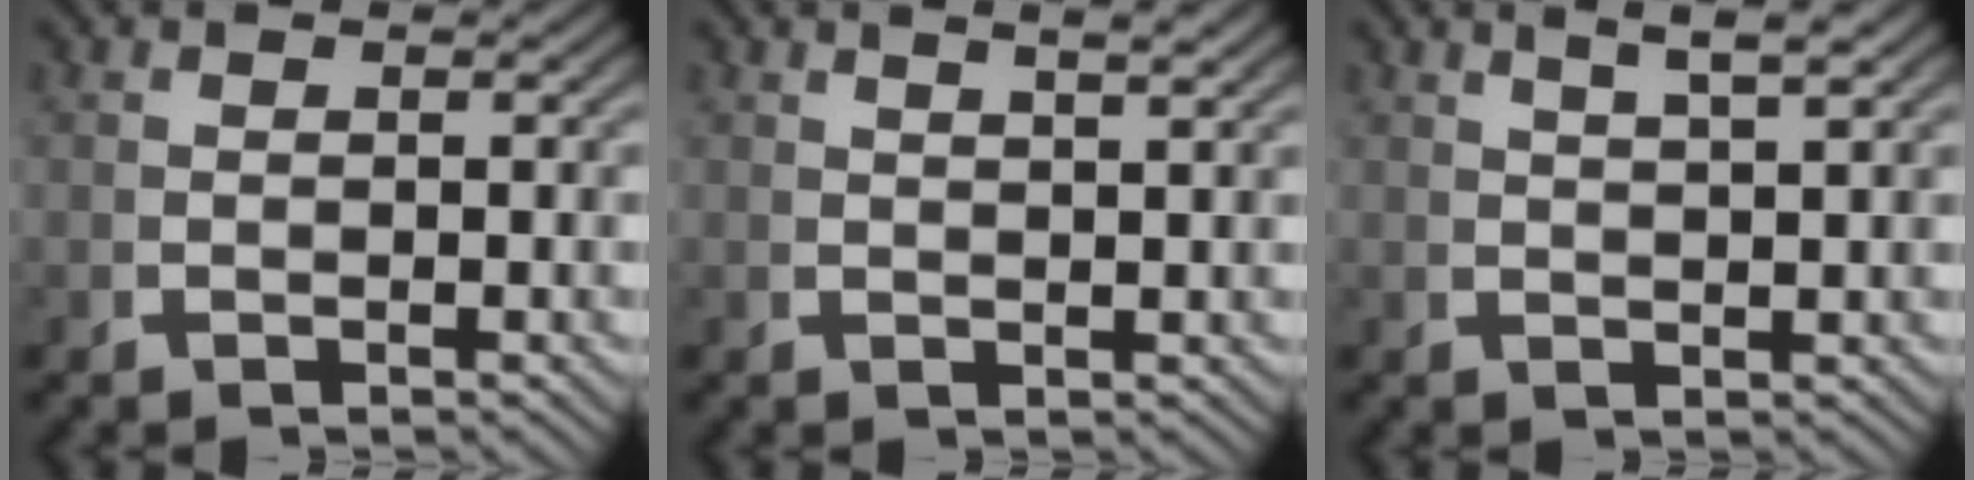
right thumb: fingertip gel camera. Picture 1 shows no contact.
{"total": 2.4, "force": [1.9, 0.1, 1.5], "torque": [-0.018, 0.009, 0.032]}
{"total": 4.0, "force": [3.0, 0.7, 2.7], "torque": [-0.026, 0.018, 0.048]}